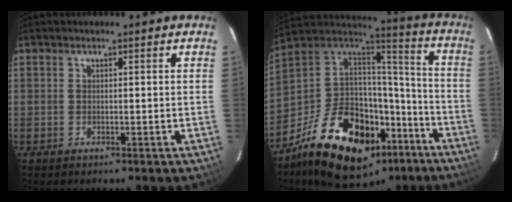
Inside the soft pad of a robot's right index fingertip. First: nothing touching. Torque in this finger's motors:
{"motor_torque": [1.47, -0.67, 1.05, 0.14]}